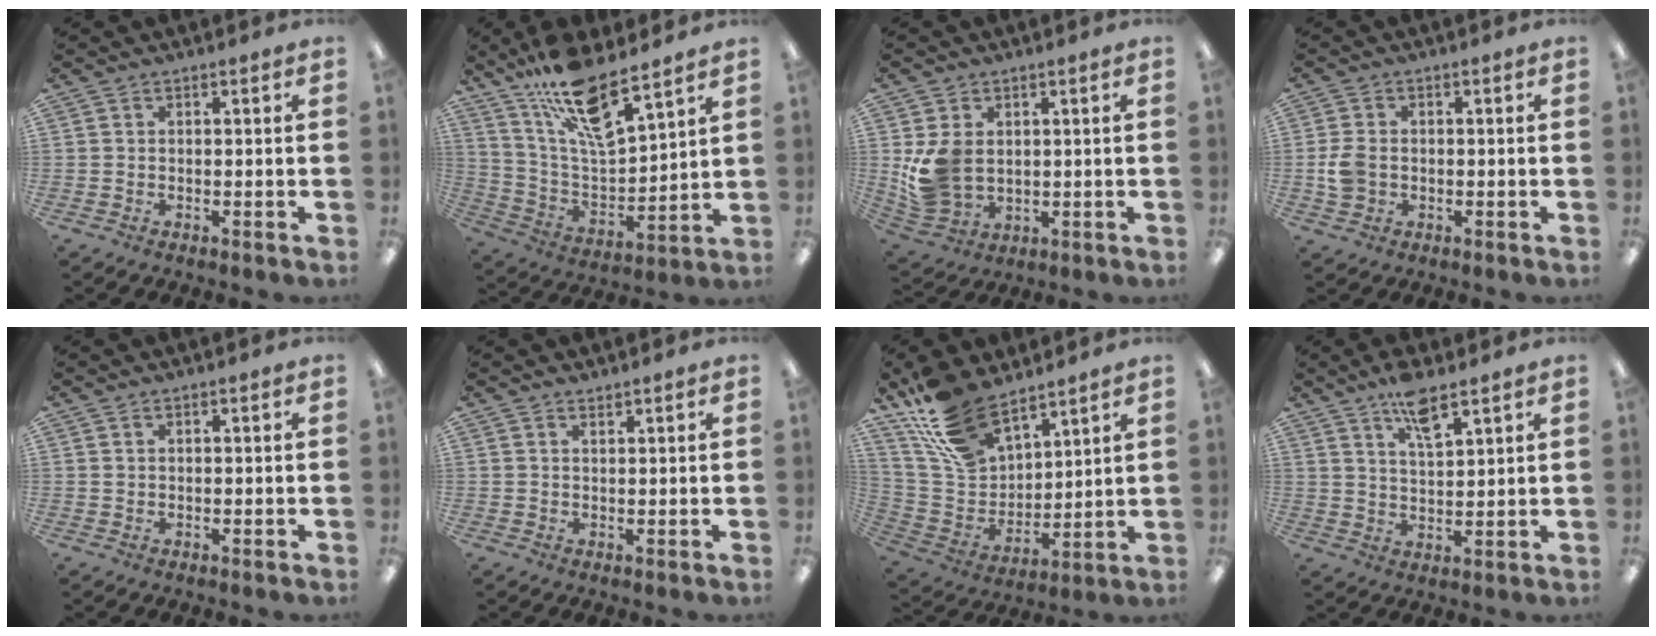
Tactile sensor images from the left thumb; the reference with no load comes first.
{"total": 16.5, "force": [12.0, 4.7, 10.3], "torque": [-0.188, -0.069, 0.207]}
{"total": 9.7, "force": [1.3, 7.5, 6.1], "torque": [-0.129, 0.006, 0.028]}
{"total": 5.0, "force": [-0.4, 3.9, 3.1], "torque": [-0.068, 0.006, -0.007]}
{"total": 0.6, "force": [0.4, 0.4, 0.2], "torque": [-0.006, 0.002, 0.008]}
{"total": 1.2, "force": [1.2, 0.1, 0.1], "torque": [-0.003, -0.002, 0.023]}
{"total": 17.0, "force": [13.1, 8.4, 6.9], "torque": [-0.161, -0.070, 0.251]}
{"total": 7.4, "force": [5.4, 2.1, 4.5], "torque": [-0.079, -0.025, 0.092]}